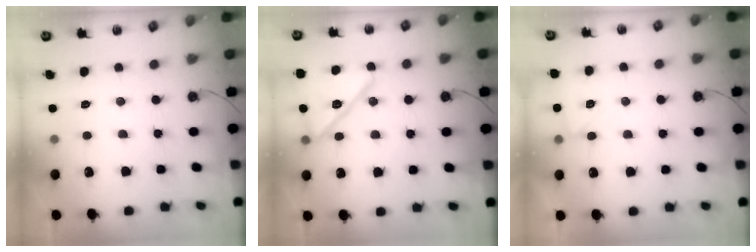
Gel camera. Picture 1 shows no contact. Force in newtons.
{"total": 15.2, "press": 15.1, "slide": 0.9}
{"total": 3.5, "press": 3.5, "slide": 0.5}